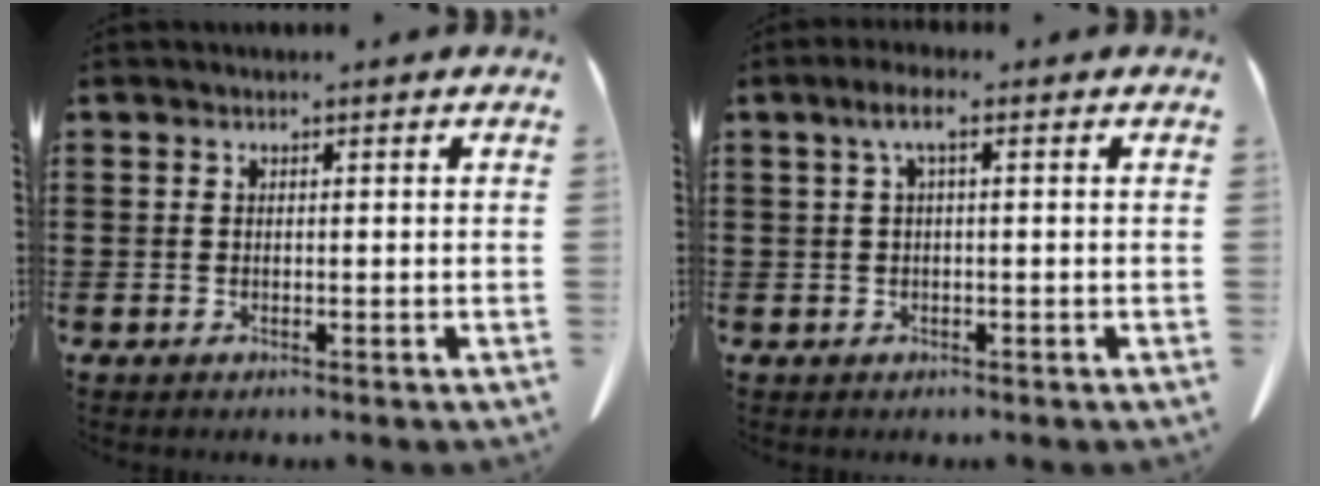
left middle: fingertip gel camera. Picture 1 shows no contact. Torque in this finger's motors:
{"motor_torque": [0.55, 0.11, 0.23, 0.06]}